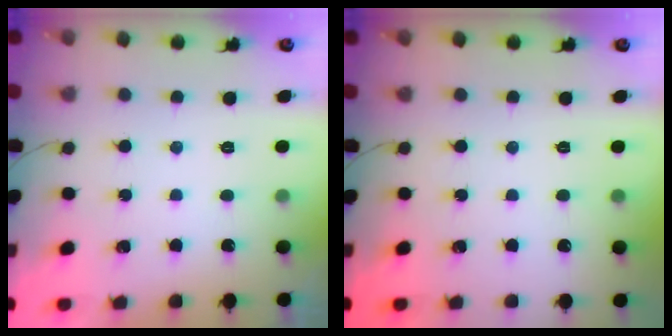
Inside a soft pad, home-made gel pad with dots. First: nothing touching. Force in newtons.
{"total": 0.0}